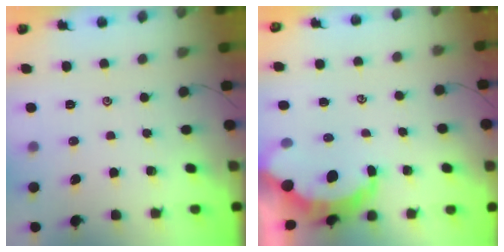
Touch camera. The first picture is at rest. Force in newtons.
{"total": 7.0, "press": 7.0, "slide": 0.8}